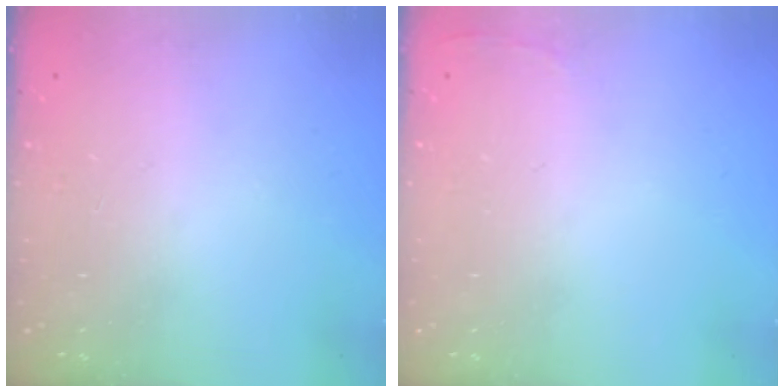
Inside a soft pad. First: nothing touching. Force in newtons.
{"total": 2.5, "press": 2.4, "slide": 0.9}